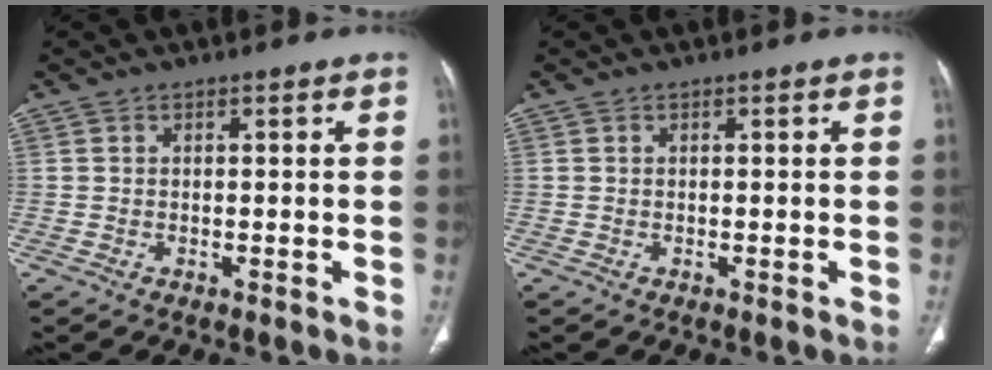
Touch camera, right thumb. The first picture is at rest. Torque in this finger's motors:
{"motor_torque": [0.00, 0.00, -0.04, 0.04, 0.00]}